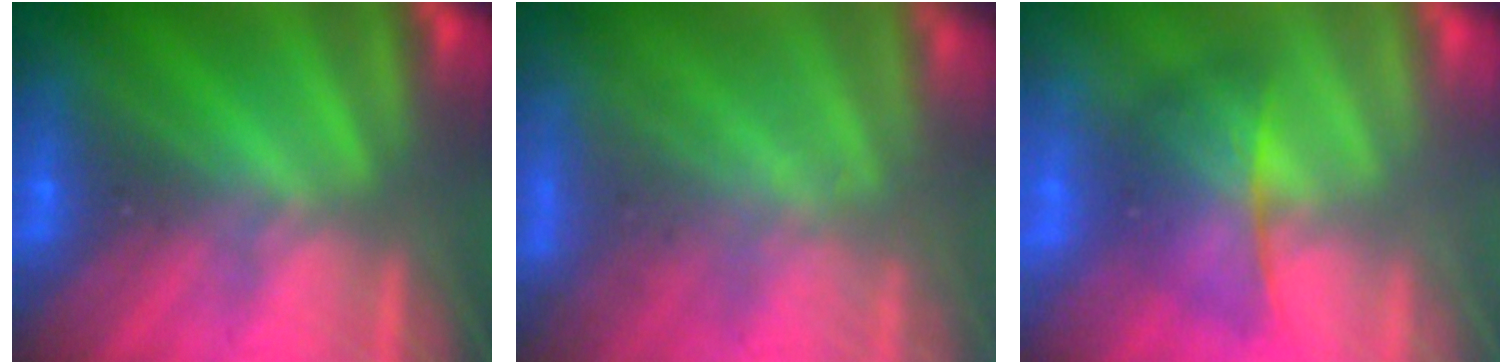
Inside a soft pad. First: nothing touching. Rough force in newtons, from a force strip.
{"total": 7.5}
{"total": 2.2}